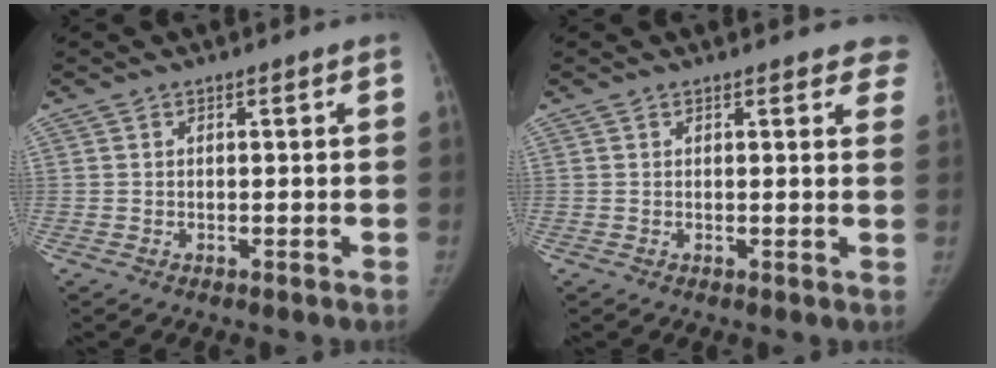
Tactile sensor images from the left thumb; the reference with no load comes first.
{"total": 4.3, "force": [3.8, 1.8, 1.1], "torque": [0.022, -0.016, 0.022]}